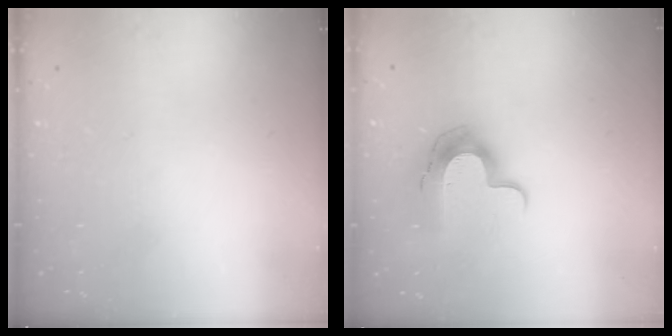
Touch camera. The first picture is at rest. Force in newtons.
{"total": 12.2, "press": 12.2, "slide": 0.3}